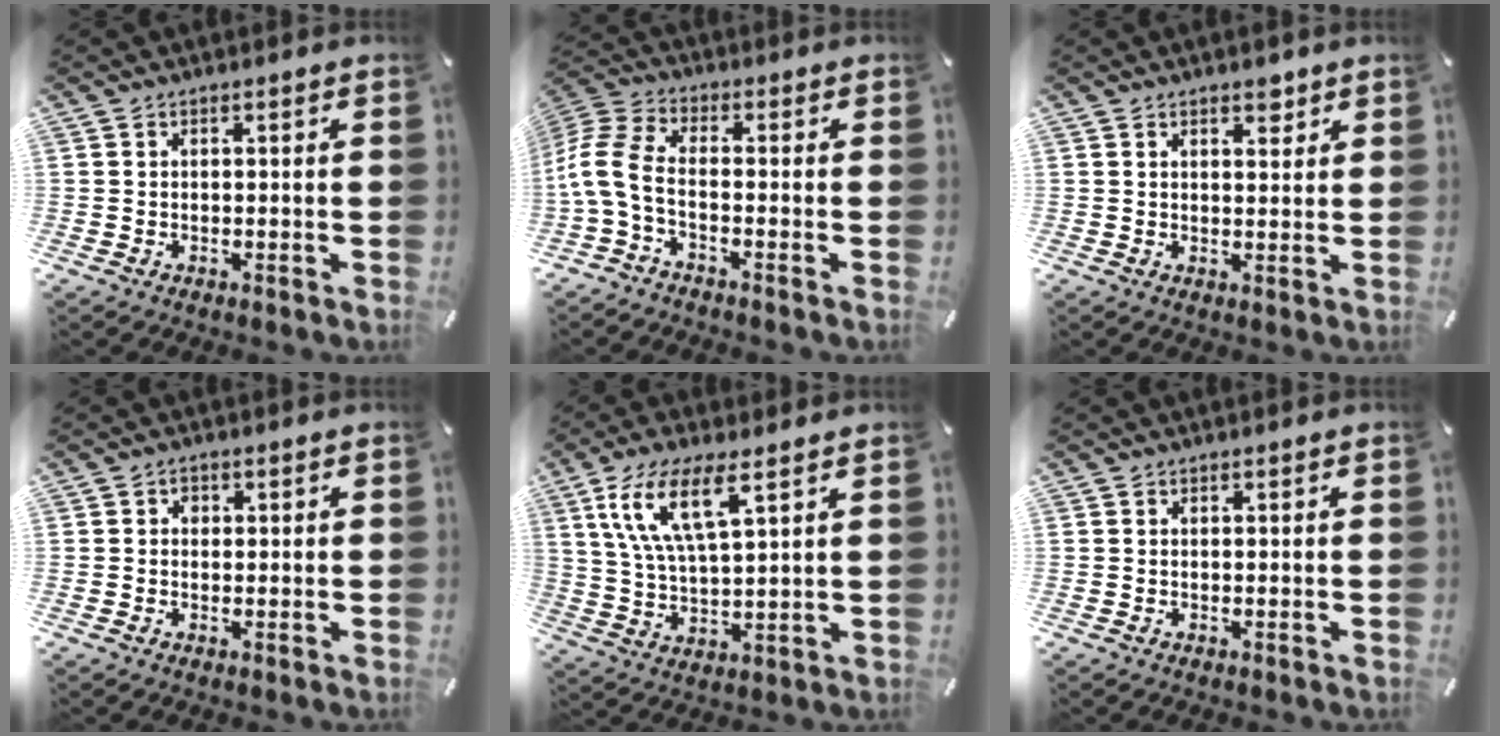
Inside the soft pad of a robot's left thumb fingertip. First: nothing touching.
{"total": 7.9, "force": [-2.3, 4.0, 6.4], "torque": [-0.156, -0.009, -0.047]}
{"total": 3.2, "force": [2.3, 1.7, 1.4], "torque": [-0.006, -0.009, 0.037]}
{"total": 1.3, "force": [0.1, 1.3, 0.4], "torque": [-0.002, 0.006, -0.003]}
{"total": 11.8, "force": [6.6, 3.8, 9.1], "torque": [-0.204, -0.009, 0.117]}
{"total": 0.0}